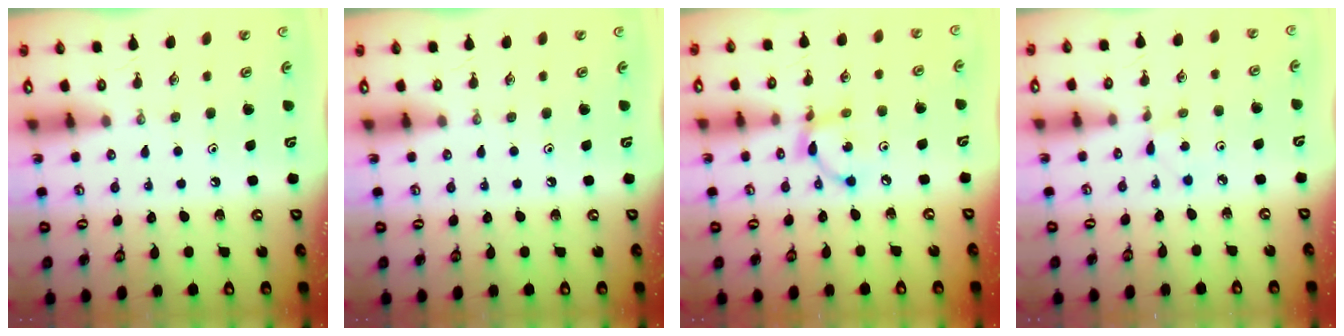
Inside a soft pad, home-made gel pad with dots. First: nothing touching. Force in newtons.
{"total": 0.0}
{"total": 6.5, "press": 6.5, "slide": 0.1}
{"total": 1.5, "press": 1.4, "slide": 0.2}